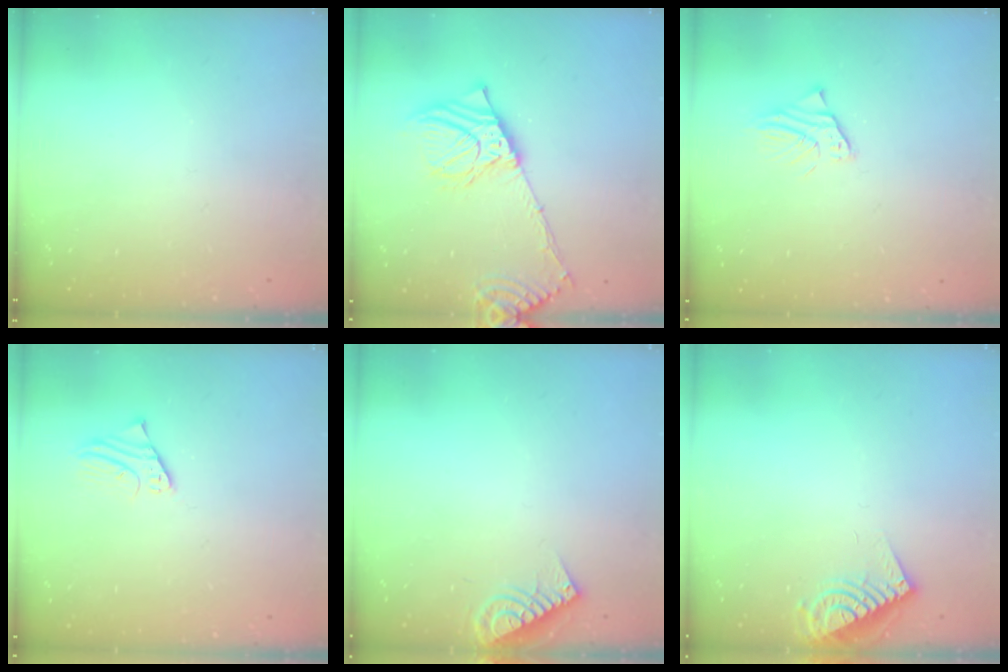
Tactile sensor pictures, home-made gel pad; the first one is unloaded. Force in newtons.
{"total": 16.3, "press": 15.9, "slide": 3.7}
{"total": 1.6, "press": 1.6, "slide": 0.2}
{"total": 2.0, "press": 2.0, "slide": 0.2}
{"total": 6.9, "press": 6.8, "slide": 0.8}
{"total": 8.7, "press": 8.7, "slide": 0.8}